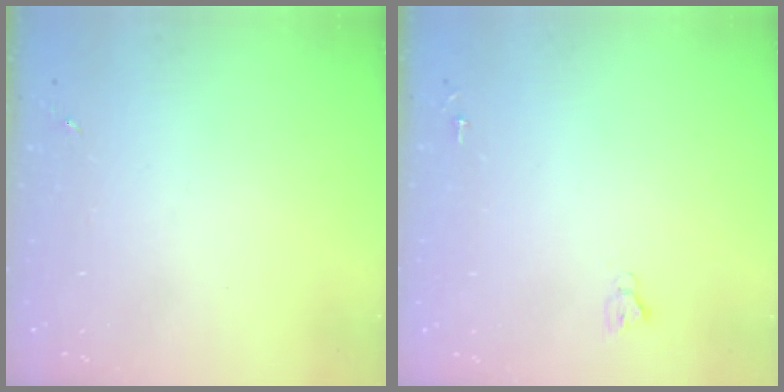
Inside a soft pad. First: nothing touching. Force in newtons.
{"total": 2.7, "press": 2.7, "slide": 0.0}